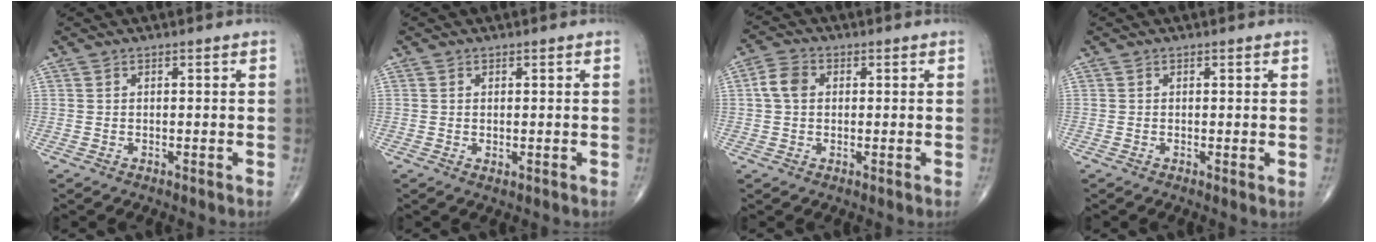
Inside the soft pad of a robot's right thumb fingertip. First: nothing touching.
{"total": 0.8, "force": [0.0, 0.4, 0.7], "torque": [-0.015, -0.005, 0.003]}
{"total": 4.5, "force": [0.6, 3.4, 2.9], "torque": [-0.056, 0.012, 0.005]}
{"total": 0.7, "force": [0.1, 0.2, 0.7], "torque": [-0.013, -0.004, -0.001]}